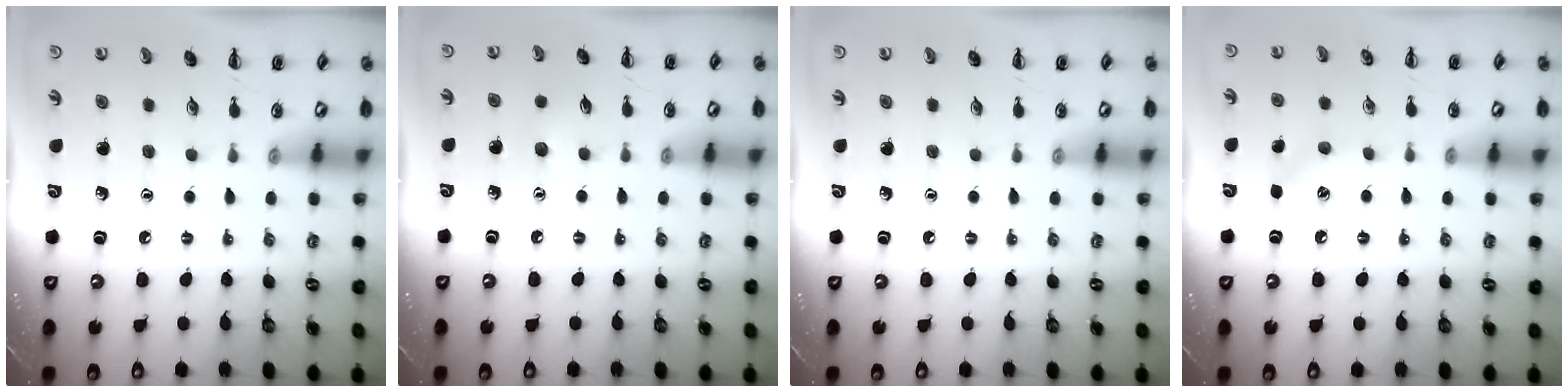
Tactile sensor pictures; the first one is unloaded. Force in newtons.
{"total": 3.6, "press": 3.5, "slide": 0.9}
{"total": 0.0}
{"total": 3.8, "press": 3.6, "slide": 1.0}